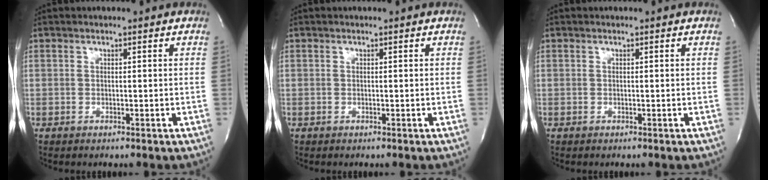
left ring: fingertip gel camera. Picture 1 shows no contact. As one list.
[{"total": 0.0}, {"total": 0.0}]